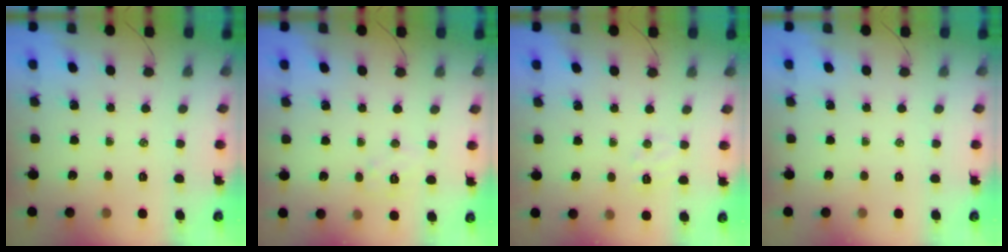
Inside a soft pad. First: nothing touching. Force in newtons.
{"total": 4.9, "press": 4.9, "slide": 0.7}
{"total": 4.2, "press": 4.1, "slide": 1.0}
{"total": 0.0}